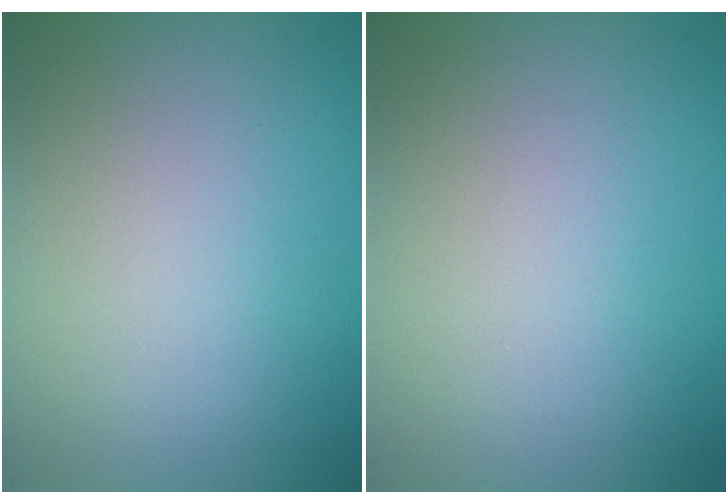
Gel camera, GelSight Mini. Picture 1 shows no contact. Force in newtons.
{"total": 0.0}